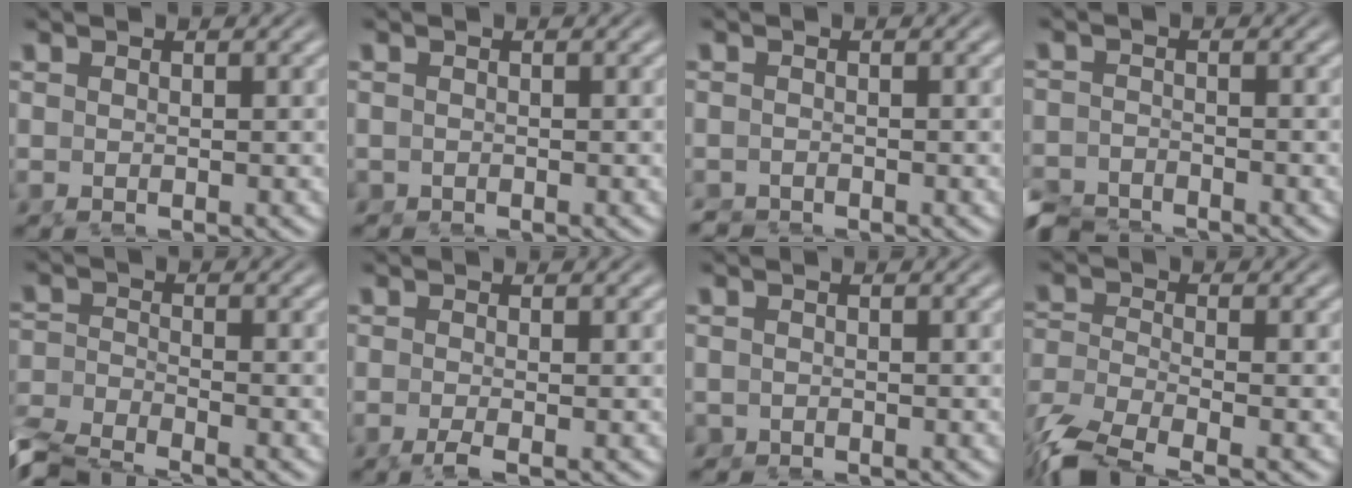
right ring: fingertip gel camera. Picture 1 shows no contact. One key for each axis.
{"total": 1.8, "fx": -0.9, "fy": 1.6, "fz": 0.1, "tx": -0.016, "ty": -0.014, "tz": -0.014}
{"total": 1.9, "fx": -1.7, "fy": 0.8, "fz": -0.1, "tx": -0.004, "ty": -0.018, "tz": -0.028}
{"total": 4.4, "fx": -4.2, "fy": 1.2, "fz": 0.0, "tx": 0.002, "ty": -0.022, "tz": -0.076}
{"total": 5.0, "fx": -4.6, "fy": 1.7, "fz": 0.9, "tx": -0.027, "ty": -0.027, "tz": -0.079}
{"total": 1.3, "fx": -1.1, "fy": 0.0, "fz": 0.7, "tx": -0.016, "ty": -0.002, "tz": -0.022}
{"total": 2.6, "fx": -1.4, "fy": 2.2, "fz": 0.2, "tx": -0.019, "ty": -0.020, "tz": -0.022}
{"total": 5.7, "fx": -4.6, "fy": 2.2, "fz": 2.5, "tx": -0.069, "ty": -0.028, "tz": -0.070}